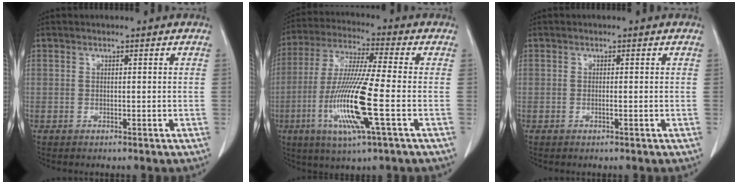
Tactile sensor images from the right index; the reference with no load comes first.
{"total": 14.7, "force": [-4.1, 0.1, 14.1], "torque": [-0.293, -0.019, -0.083]}
{"total": 0.6, "force": [-0.2, -0.1, 0.5], "torque": [-0.010, 0.001, -0.005]}